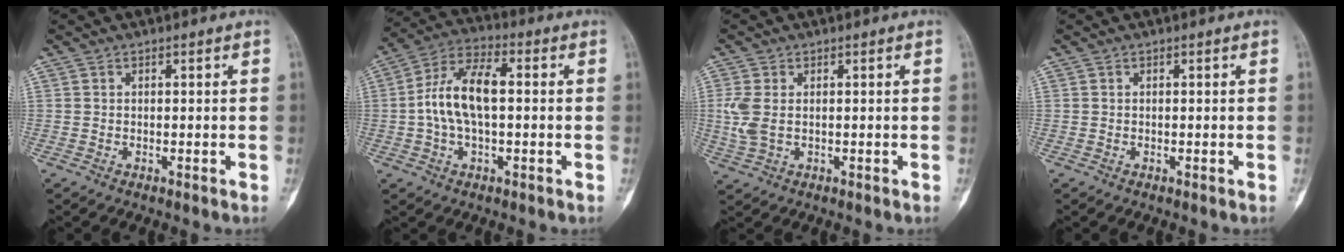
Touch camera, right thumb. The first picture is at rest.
{"total": 11.7, "force": [0.1, 5.8, 10.2], "torque": [-0.202, 0.032, -0.003]}
{"total": 4.7, "force": [0.3, 2.9, 3.8], "torque": [-0.111, 0.001, 0.011]}
{"total": 0.0}